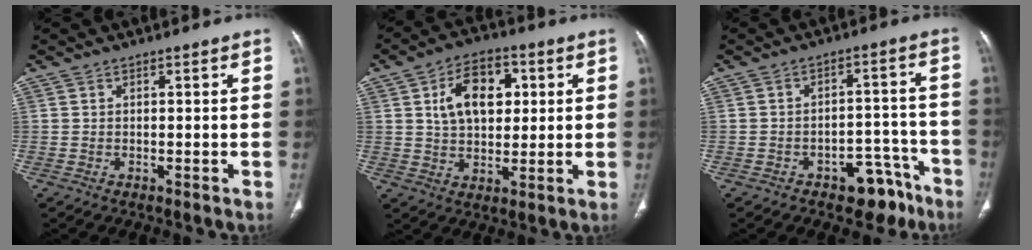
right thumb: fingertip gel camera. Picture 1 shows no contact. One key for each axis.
{"total": 12.1, "fx": 3.1, "fy": 7.8, "fz": 8.7, "tx": -0.111, "ty": 0.002, "tz": 0.050}
{"total": 8.6, "fx": -5.7, "fy": 5.1, "fz": 3.9, "tx": -0.019, "ty": 0.062, "tz": -0.074}